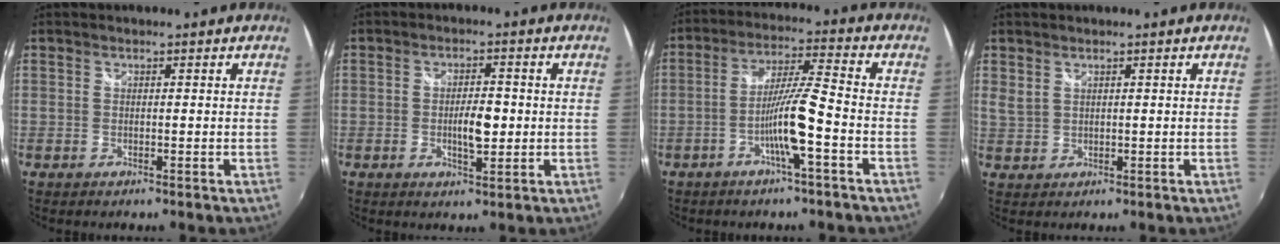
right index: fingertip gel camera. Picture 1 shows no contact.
{"total": 5.4, "force": [-0.6, 2.1, 4.9], "torque": [-0.086, -0.003, -0.008]}
{"total": 8.9, "force": [-3.8, -0.5, 8.0], "torque": [-0.157, 0.002, -0.071]}
{"total": 2.0, "force": [1.4, 1.1, 0.9], "torque": [-0.018, -0.003, 0.028]}